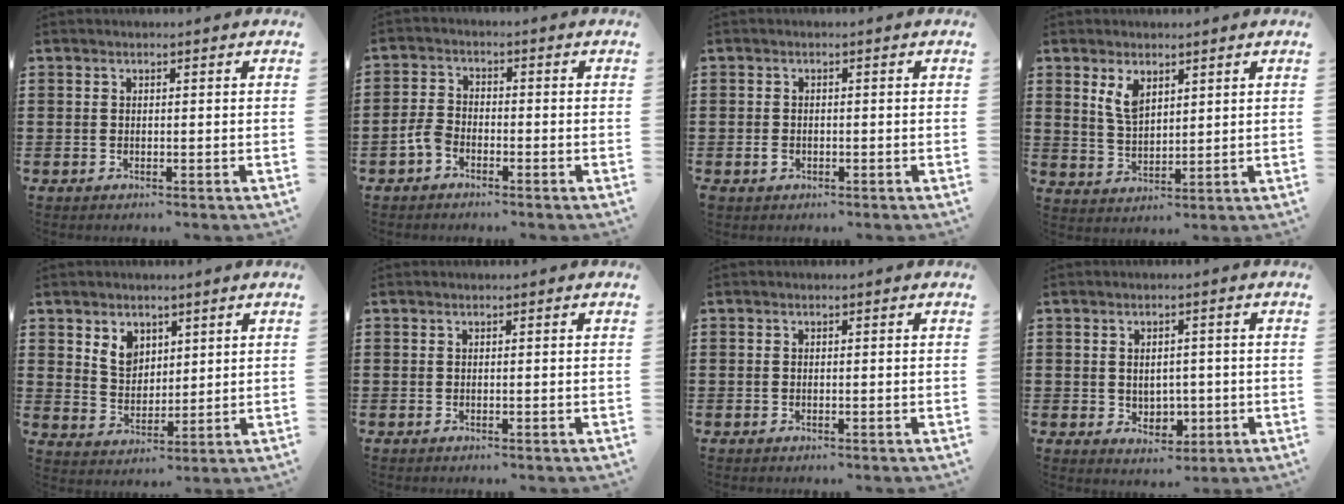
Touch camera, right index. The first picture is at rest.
{"total": 3.3, "force": [-2.0, 1.7, 2.0], "torque": [-0.060, -0.005, -0.043]}
{"total": 1.4, "force": [-0.7, 0.9, 0.7], "torque": [-0.024, -0.004, -0.016]}
{"total": 4.8, "force": [2.6, 2.4, 3.2], "torque": [-0.073, 0.007, 0.048]}
{"total": 5.0, "force": [3.0, 3.7, 1.7], "torque": [-0.049, 0.012, 0.057]}
{"total": 0.0}
{"total": 0.0}
{"total": 3.1, "force": [0.1, 2.6, 1.7], "torque": [-0.034, 0.004, -0.002]}